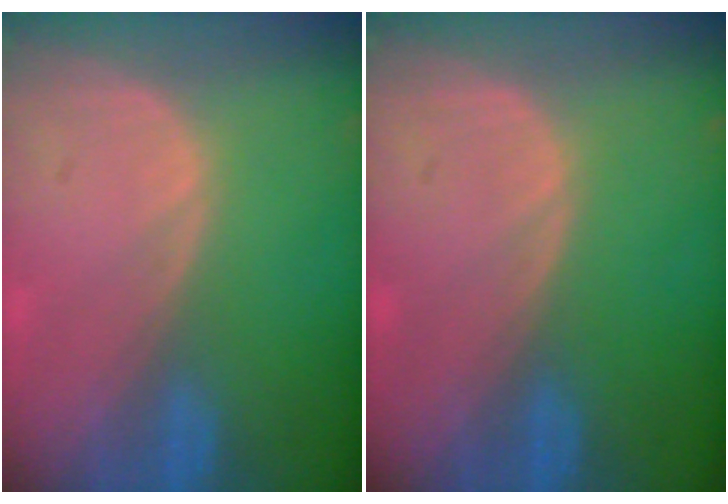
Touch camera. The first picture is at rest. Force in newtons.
{"total": 0.0}